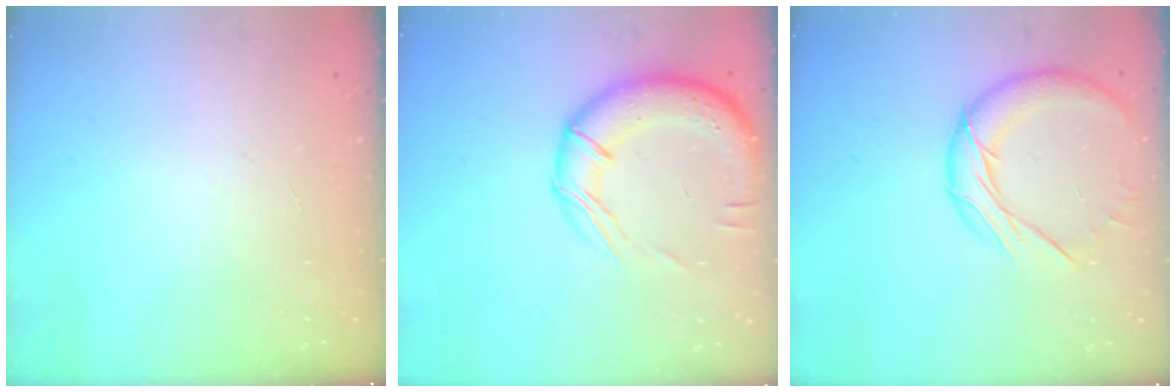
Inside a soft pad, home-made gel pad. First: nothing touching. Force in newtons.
{"total": 16.5, "press": 16.2, "slide": 2.9}
{"total": 13.3, "press": 13.2, "slide": 1.0}